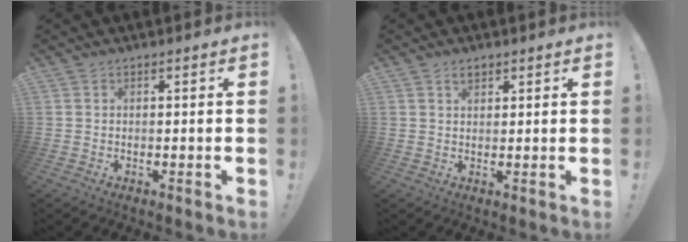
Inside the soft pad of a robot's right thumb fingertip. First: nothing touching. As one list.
[{"total": 2.2, "force": [1.5, 1.3, 1.0], "torque": [-0.012, -0.003, 0.026]}]